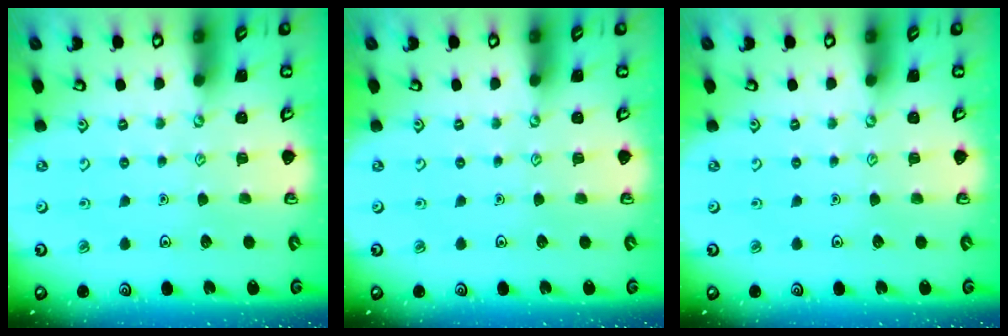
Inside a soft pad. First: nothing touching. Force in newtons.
{"total": 0.0}
{"total": 0.0}